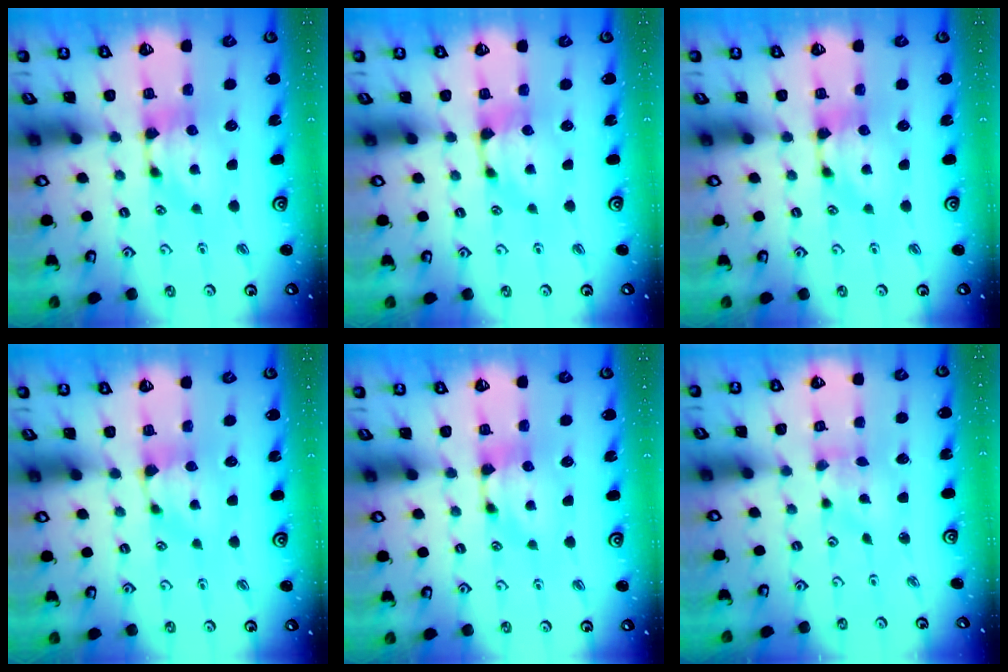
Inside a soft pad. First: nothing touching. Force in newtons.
{"total": 1.1, "press": 0.4, "slide": 1.0}
{"total": 0.0}
{"total": 0.9, "press": 0.4, "slide": 0.8}
{"total": 0.0}
{"total": 2.1, "press": 1.8, "slide": 1.0}